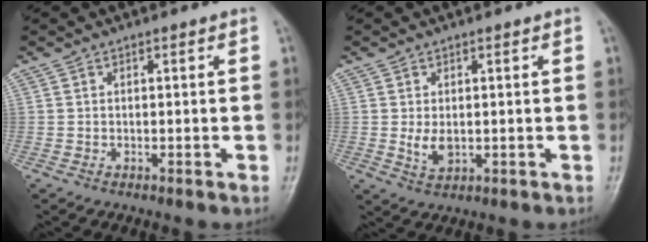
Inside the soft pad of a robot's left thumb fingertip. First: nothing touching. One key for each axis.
{"total": 3.3, "fx": 0.1, "fy": 2.0, "fz": 2.6, "tx": -0.043, "ty": -0.009, "tz": 0.008}